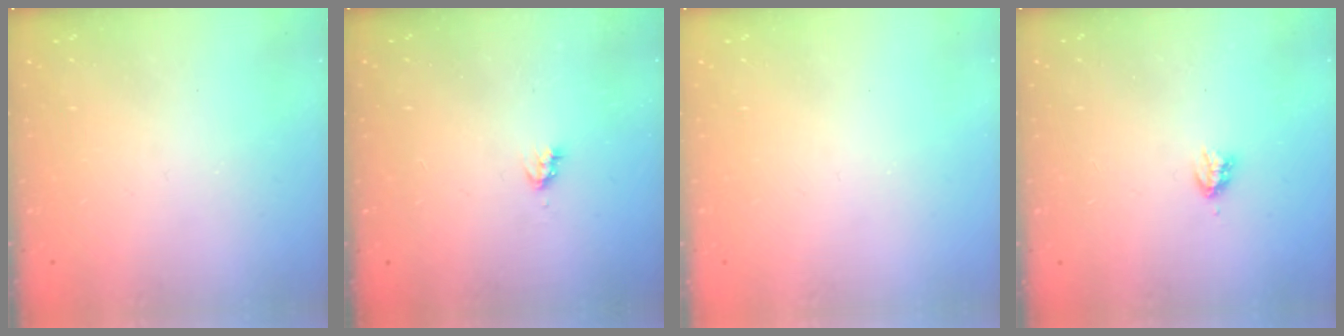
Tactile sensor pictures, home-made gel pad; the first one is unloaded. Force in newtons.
{"total": 2.6, "press": 2.6, "slide": 0.4}
{"total": 0.0}
{"total": 2.9, "press": 2.9, "slide": 0.5}